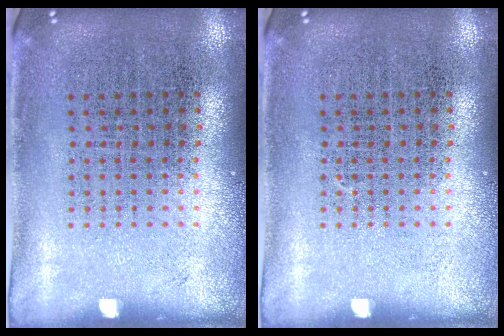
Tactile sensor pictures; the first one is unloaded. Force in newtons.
{"total": 0.0}